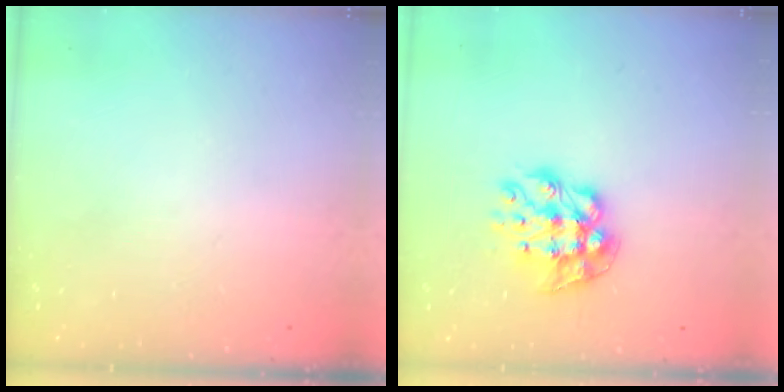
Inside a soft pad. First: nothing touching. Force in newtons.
{"total": 10.8, "press": 10.8, "slide": 0.9}